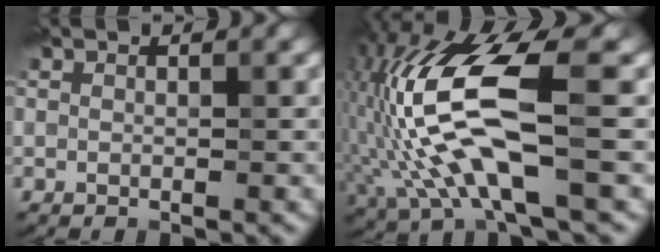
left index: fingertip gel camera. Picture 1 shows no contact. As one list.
[{"total": 11.5, "force": [-0.6, 3.4, 10.9], "torque": [-0.237, 0.009, -0.011]}]